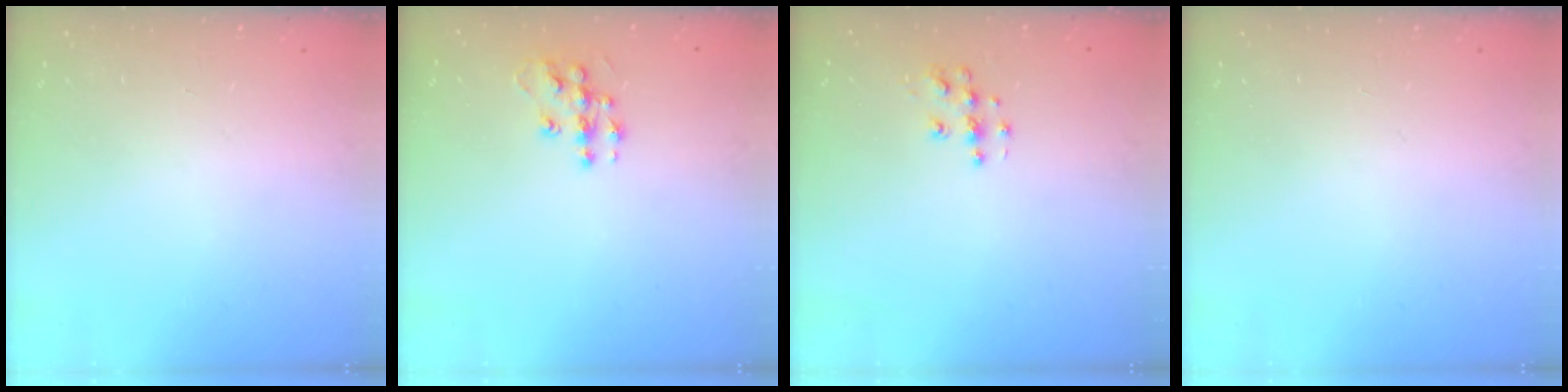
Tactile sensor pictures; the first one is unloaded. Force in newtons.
{"total": 9.6, "press": 9.6, "slide": 0.5}
{"total": 6.7, "press": 6.7, "slide": 0.3}
{"total": 0.0}